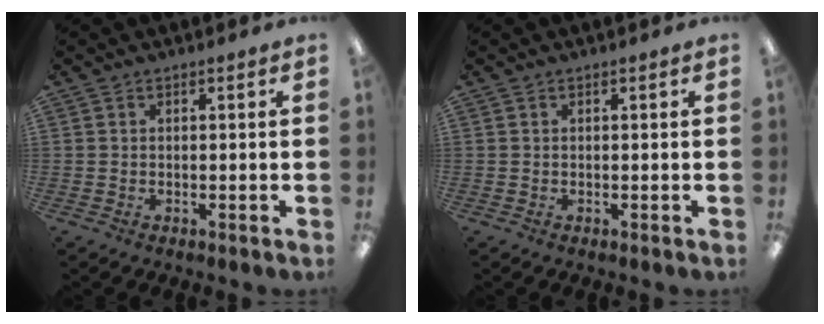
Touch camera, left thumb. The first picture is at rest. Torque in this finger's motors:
{"motor_torque": [0.00, 0.00, -0.05, 0.02, 0.00]}